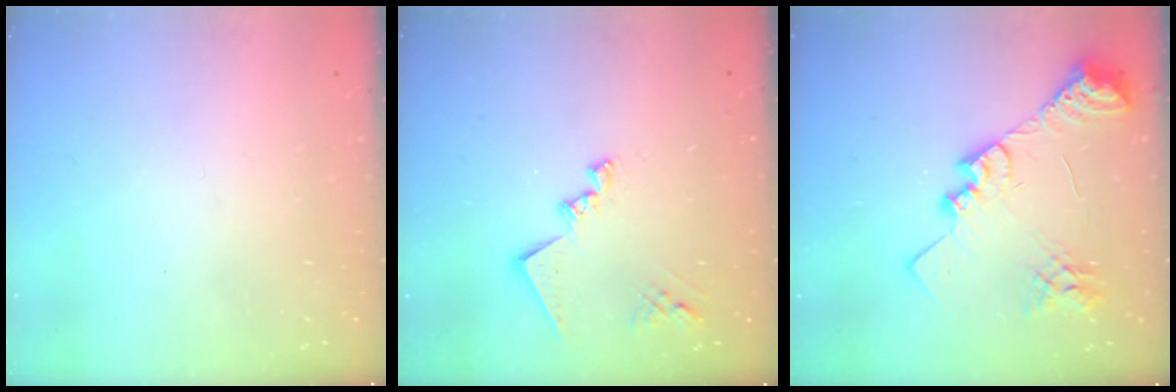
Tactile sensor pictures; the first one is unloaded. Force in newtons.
{"total": 14.1, "press": 14.0, "slide": 0.9}
{"total": 22.6, "press": 22.4, "slide": 3.2}